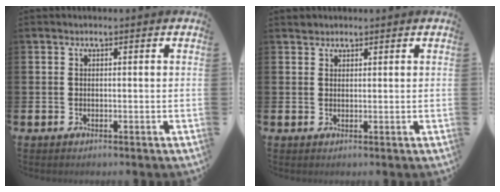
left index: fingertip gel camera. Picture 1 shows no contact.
{"total": 1.4, "force": [1.3, 0.5, -0.2], "torque": [0.010, 0.000, 0.023]}